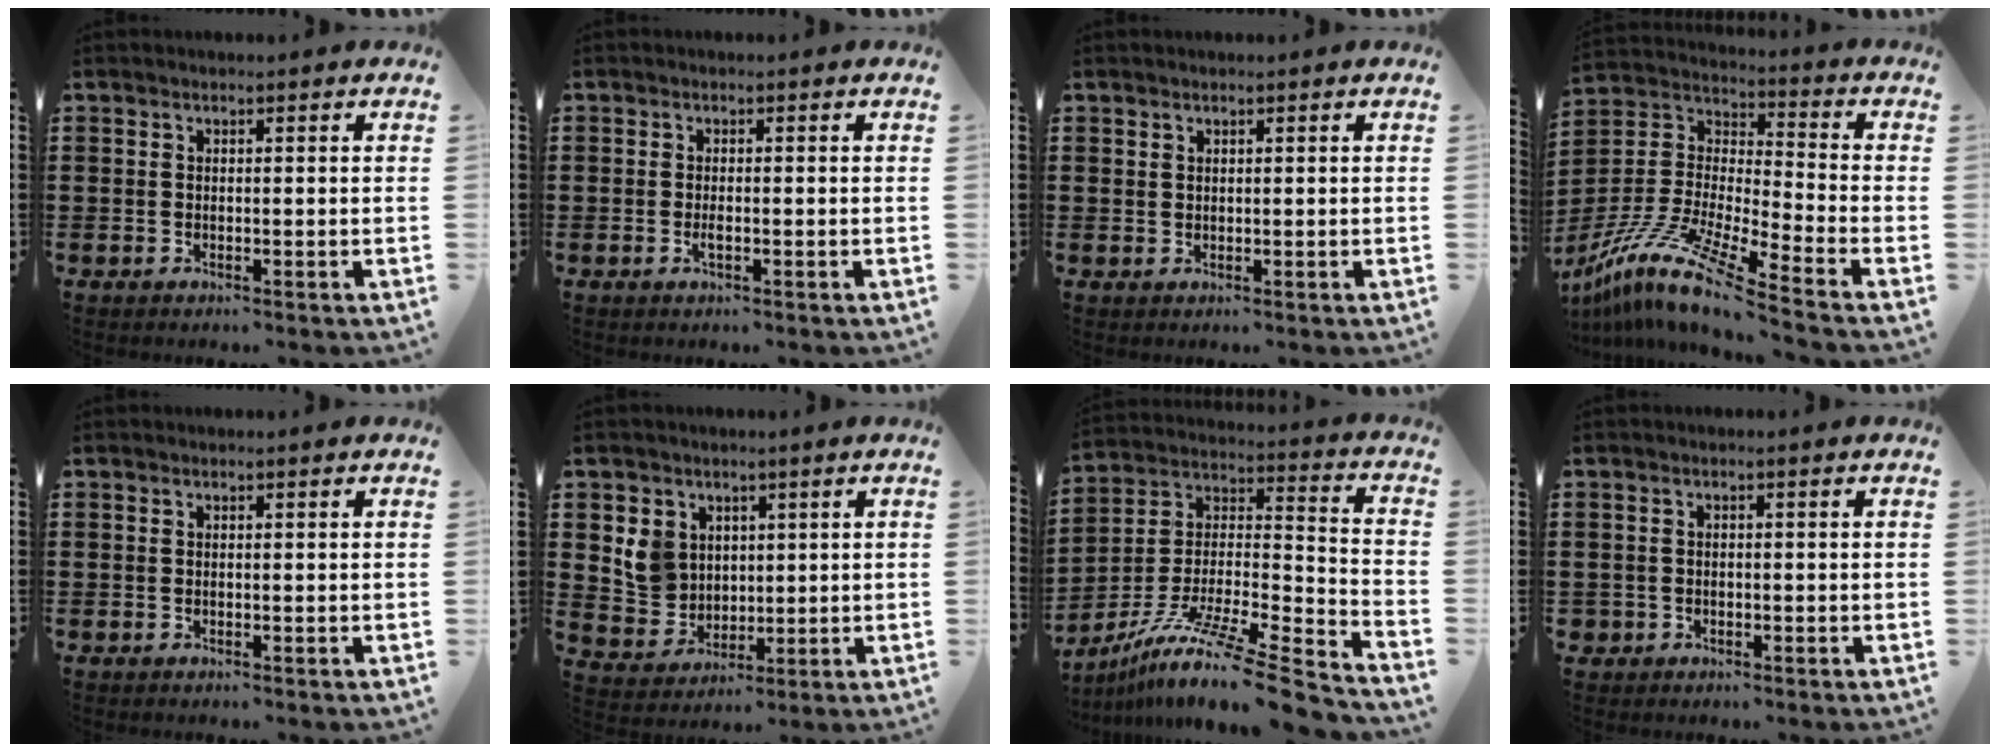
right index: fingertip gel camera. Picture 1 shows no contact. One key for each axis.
{"total": 1.3, "fx": -0.3, "fy": 0.2, "fz": 1.2, "tx": -0.032, "ty": -0.010, "tz": -0.006}
{"total": 0.8, "fx": 0.6, "fy": 0.5, "fz": 0.1, "tx": -0.003, "ty": 0.001, "tz": 0.012}
{"total": 11.5, "fx": -9.7, "fy": -0.3, "fz": 6.2, "tx": -0.142, "ty": -0.009, "tz": -0.201}
{"total": 0.0}
{"total": 6.7, "fx": 1.9, "fy": 6.0, "fz": 2.3, "tx": -0.060, "ty": 0.015, "tz": 0.038}
{"total": 12.3, "fx": -9.6, "fy": 0.7, "fz": 7.7, "tx": -0.137, "ty": 0.007, "tz": -0.181}
{"total": 1.0, "fx": -0.6, "fy": 0.8, "fz": 0.2, "tx": -0.009, "ty": -0.001, "tz": -0.013}